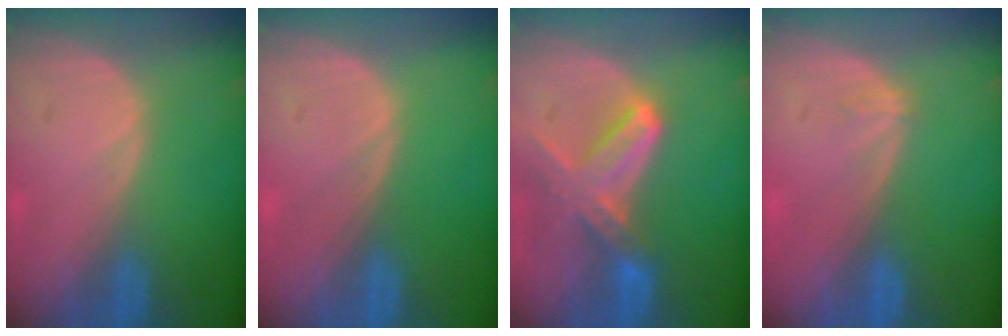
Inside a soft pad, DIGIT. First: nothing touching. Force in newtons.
{"total": 0.0}
{"total": 7.8, "press": 6.9, "slide": 3.6}
{"total": 0.9, "press": 0.6, "slide": 0.6}